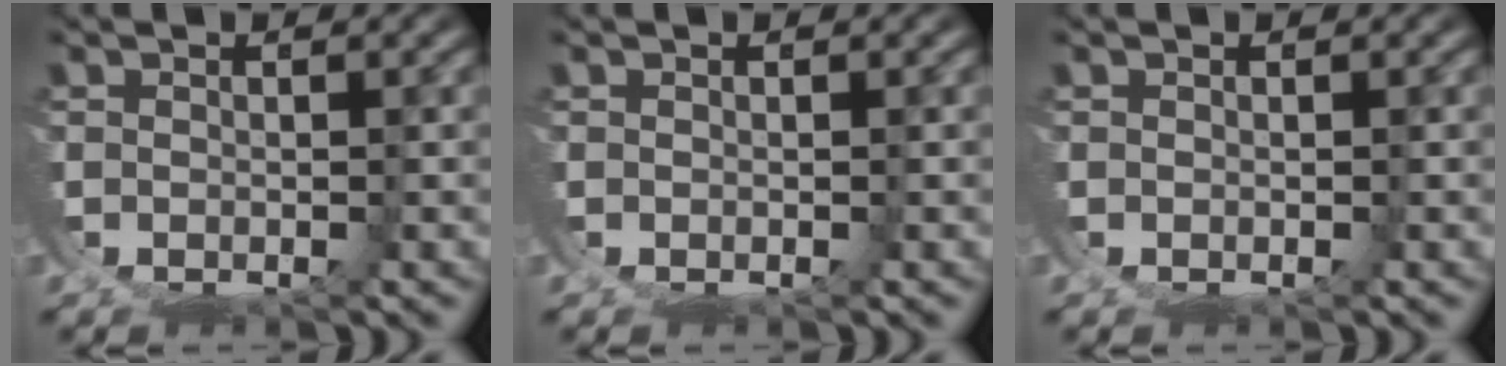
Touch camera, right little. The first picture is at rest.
{"total": 0.0}
{"total": 0.0}